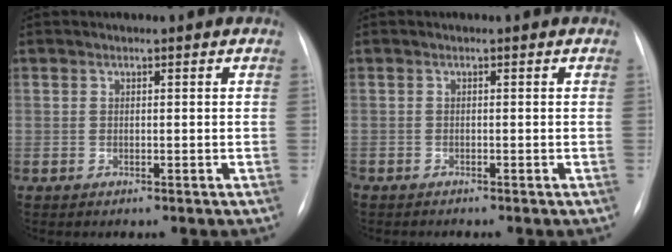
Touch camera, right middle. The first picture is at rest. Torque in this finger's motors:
{"motor_torque": [1.00, -0.95, 0.16, 0.07]}